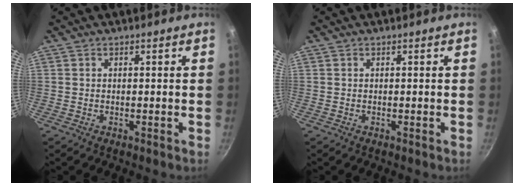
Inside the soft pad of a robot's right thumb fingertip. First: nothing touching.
{"total": 0.0}